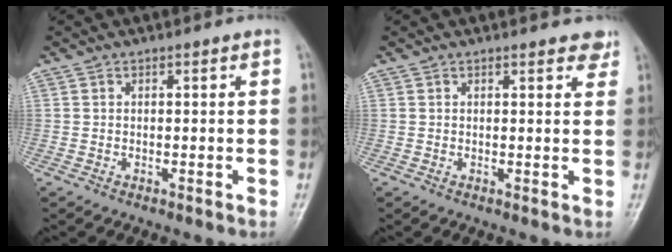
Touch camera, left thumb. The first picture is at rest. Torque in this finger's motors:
{"motor_torque": [-0.18, 0.13, -0.13, 0.10, 0.04]}